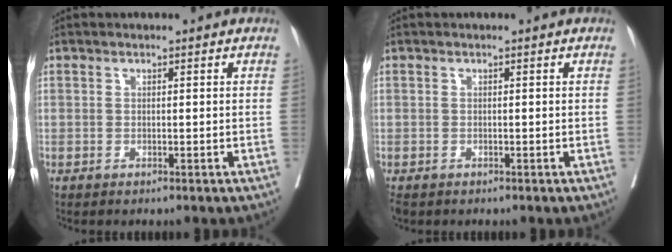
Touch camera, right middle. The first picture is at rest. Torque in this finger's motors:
{"motor_torque": [0.27, -0.33, 0.00, 0.00]}